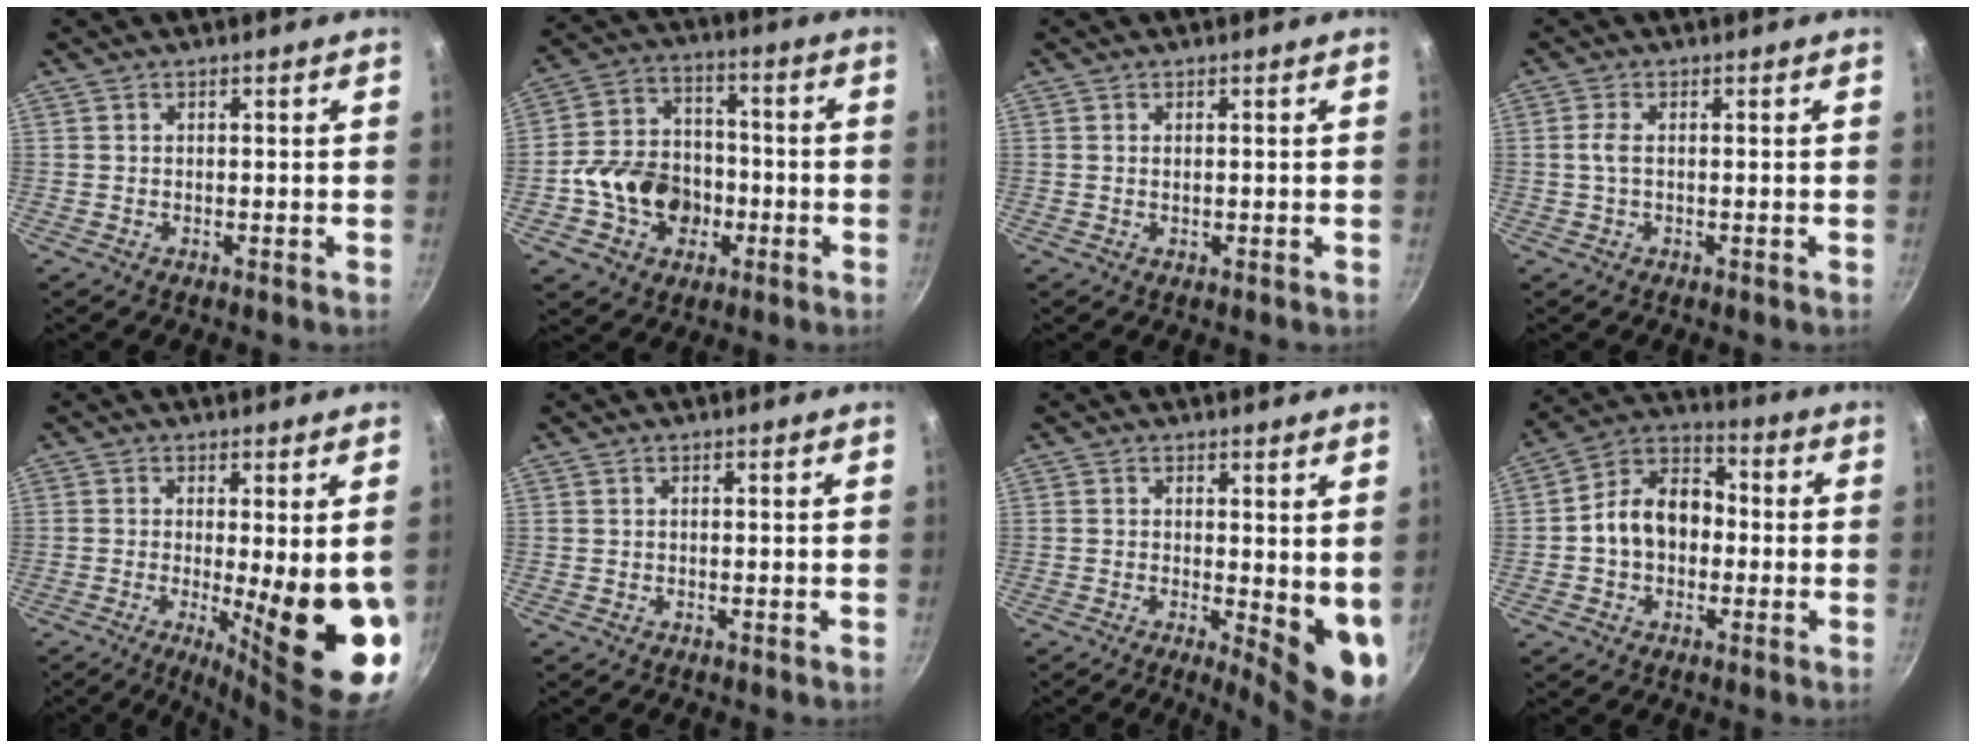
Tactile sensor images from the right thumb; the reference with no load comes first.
{"total": 14.1, "force": [-3.5, 11.4, 7.6], "torque": [-0.104, 0.044, -0.063]}
{"total": 0.7, "force": [0.1, 0.4, 0.5], "torque": [-0.008, 0.001, 0.002]}
{"total": 2.0, "force": [-0.1, 0.8, 1.9], "torque": [-0.049, 0.005, -0.003]}
{"total": 16.5, "force": [-2.1, 4.4, 15.8], "torque": [-0.201, -0.030, -0.016]}
{"total": 0.0}
{"total": 8.5, "force": [0.0, 3.2, 7.9], "torque": [-0.086, -0.017, 0.004]}
{"total": 12.3, "force": [-0.9, 9.2, 8.1], "torque": [-0.100, 0.039, -0.035]}